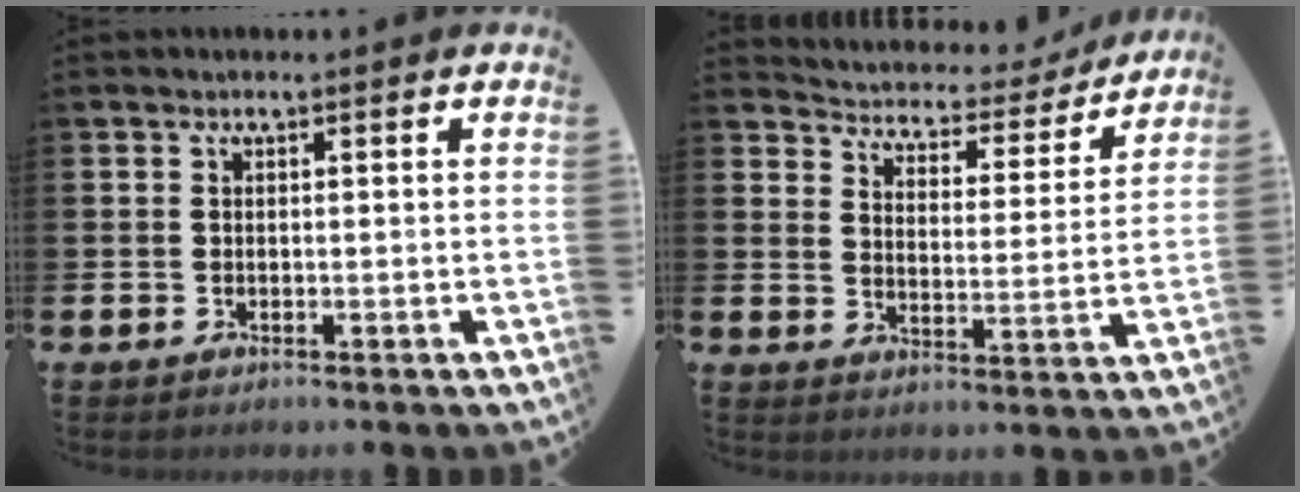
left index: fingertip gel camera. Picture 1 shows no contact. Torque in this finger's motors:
{"motor_torque": [1.02, -1.12, 0.08, 0.01]}